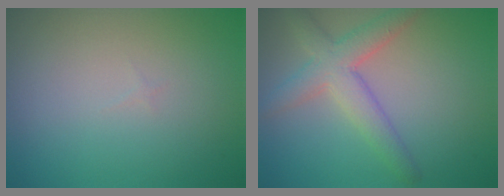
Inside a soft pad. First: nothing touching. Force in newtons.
{"total": 4.4, "press": 4.3, "slide": 0.3}